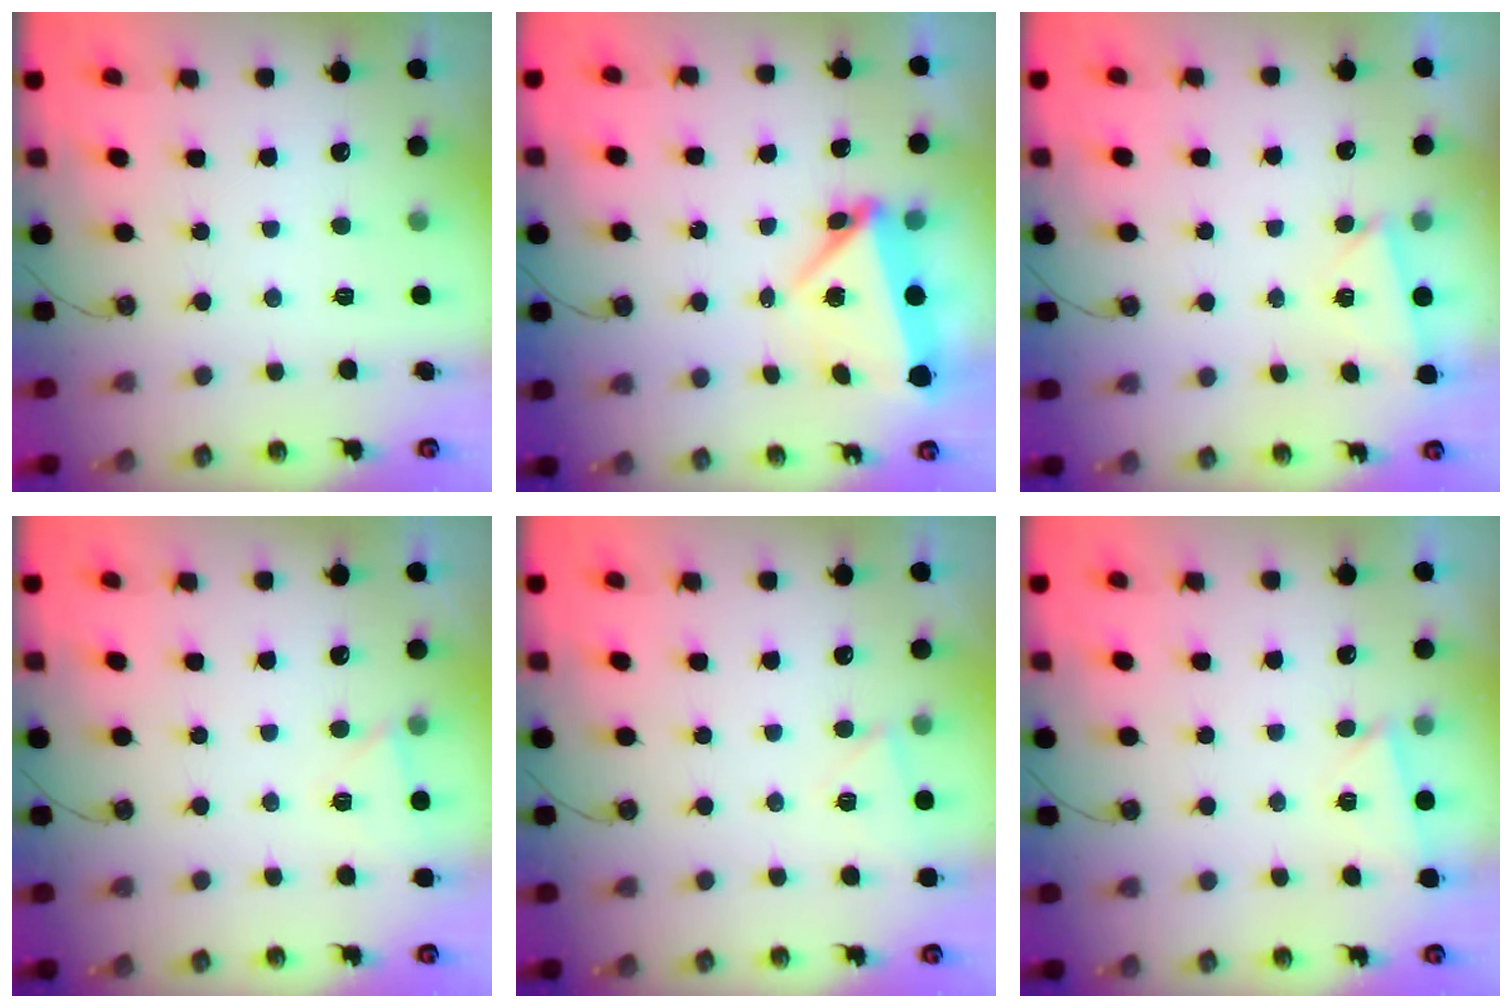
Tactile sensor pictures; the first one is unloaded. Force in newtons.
{"total": 6.5, "press": 6.3, "slide": 1.5}
{"total": 2.6, "press": 2.6, "slide": 0.3}
{"total": 4.0, "press": 4.0, "slide": 0.4}
{"total": 4.8, "press": 4.2, "slide": 2.3}
{"total": 3.0, "press": 2.9, "slide": 0.5}